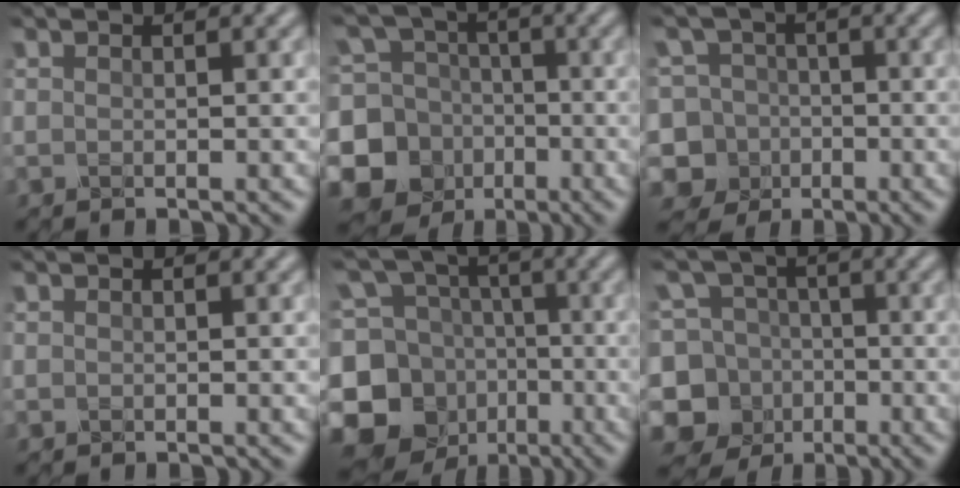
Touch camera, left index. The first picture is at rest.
{"total": 14.4, "force": [-3.9, 13.4, 3.7], "torque": [-0.113, -0.006, -0.084]}
{"total": 9.9, "force": [-3.7, 8.9, 2.2], "torque": [-0.052, 0.008, -0.097]}
{"total": 0.0}
{"total": 13.3, "force": [-4.5, 11.6, 4.5], "torque": [-0.141, -0.004, -0.092]}
{"total": 13.5, "force": [-4.5, 12.3, 3.2], "torque": [-0.102, 0.000, -0.090]}